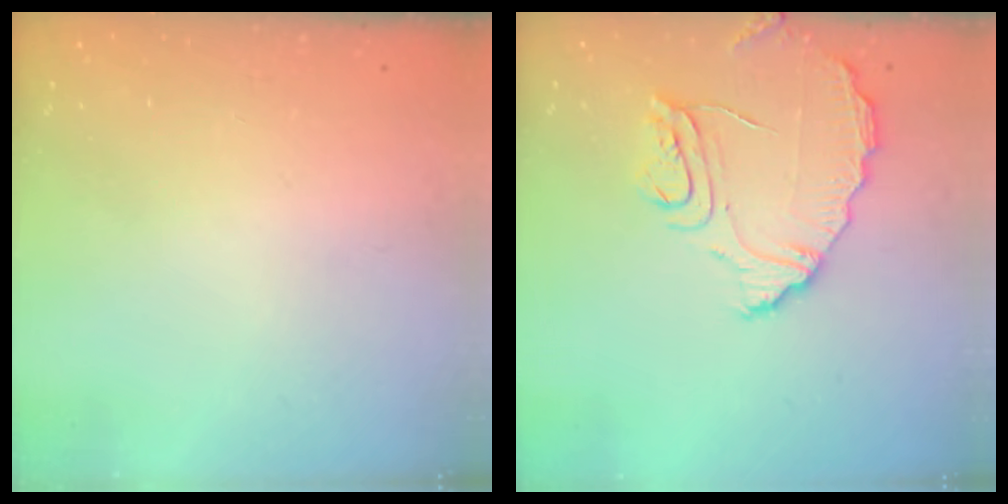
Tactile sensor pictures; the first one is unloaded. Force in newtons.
{"total": 9.6, "press": 9.6, "slide": 0.2}